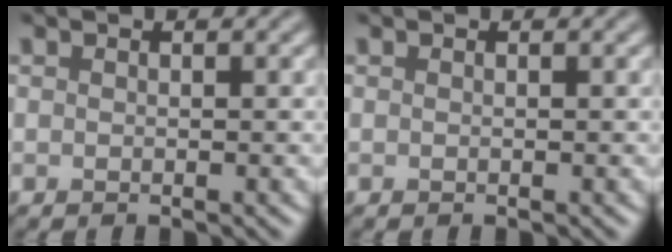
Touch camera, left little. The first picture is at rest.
{"total": 0.0}